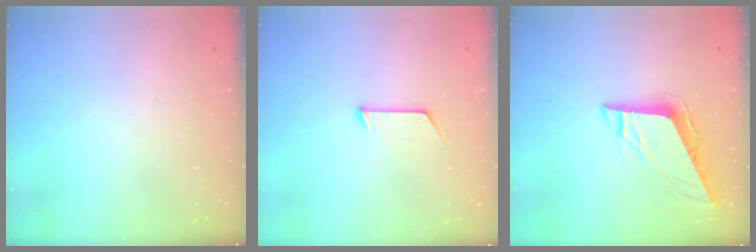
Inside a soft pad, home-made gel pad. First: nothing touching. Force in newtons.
{"total": 6.3, "press": 6.3, "slide": 0.5}
{"total": 9.0, "press": 8.9, "slide": 1.5}